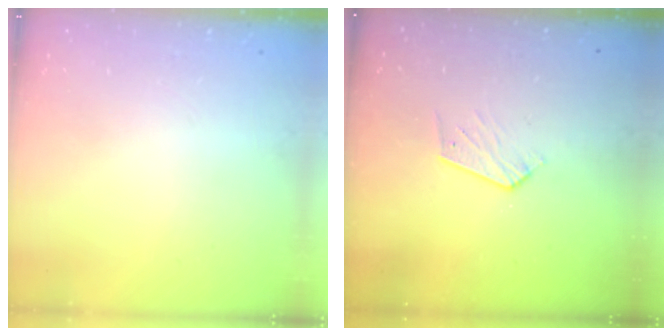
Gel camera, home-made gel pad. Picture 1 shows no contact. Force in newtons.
{"total": 5.2, "press": 5.1, "slide": 0.4}